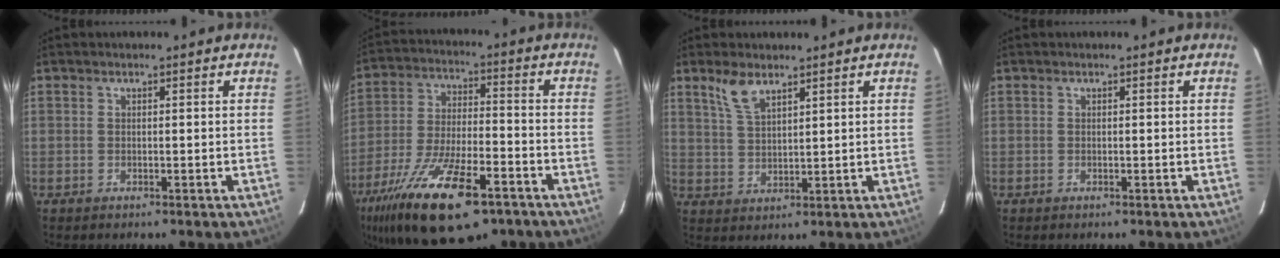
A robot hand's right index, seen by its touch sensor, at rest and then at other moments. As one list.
[{"total": 22.4, "force": [-13.8, 8.1, 15.6], "torque": [-0.305, -0.046, -0.229]}, {"total": 5.2, "force": [3.7, 1.8, 3.1], "torque": [-0.063, 0.002, 0.080]}, {"total": 0.0}]